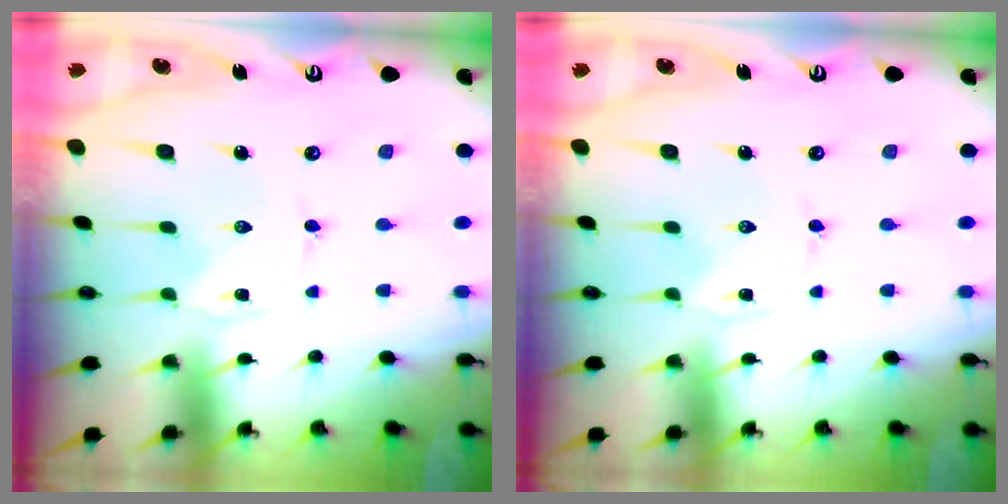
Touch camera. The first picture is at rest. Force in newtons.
{"total": 0.0}